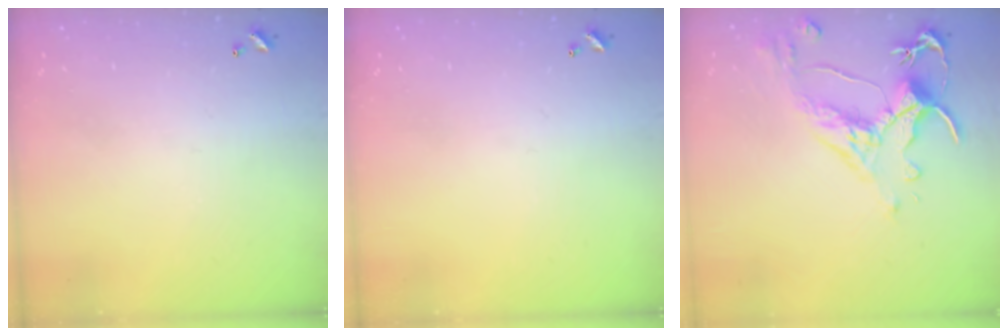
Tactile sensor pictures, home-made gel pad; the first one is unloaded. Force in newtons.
{"total": 0.0}
{"total": 3.1, "press": 2.7, "slide": 1.4}